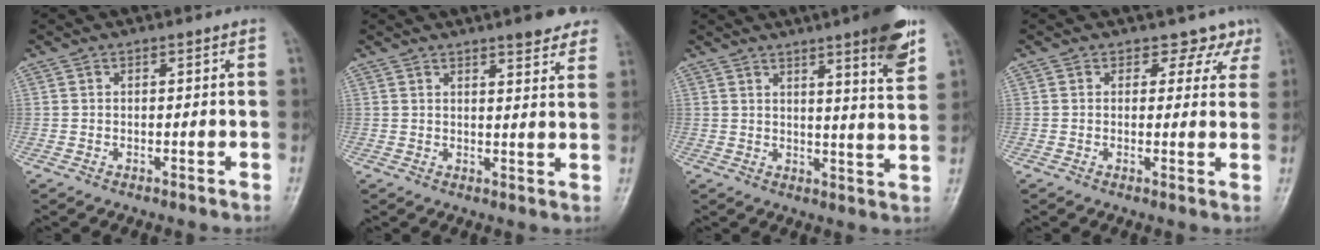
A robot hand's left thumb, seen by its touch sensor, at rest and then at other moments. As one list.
[{"total": 6.9, "force": [5.4, 1.5, 4.1], "torque": [-0.033, -0.025, 0.061]}, {"total": 10.6, "force": [6.4, 1.0, 8.3], "torque": [-0.100, -0.038, 0.085]}, {"total": 4.2, "force": [3.2, 2.7, 0.2], "torque": [0.027, -0.021, 0.022]}]